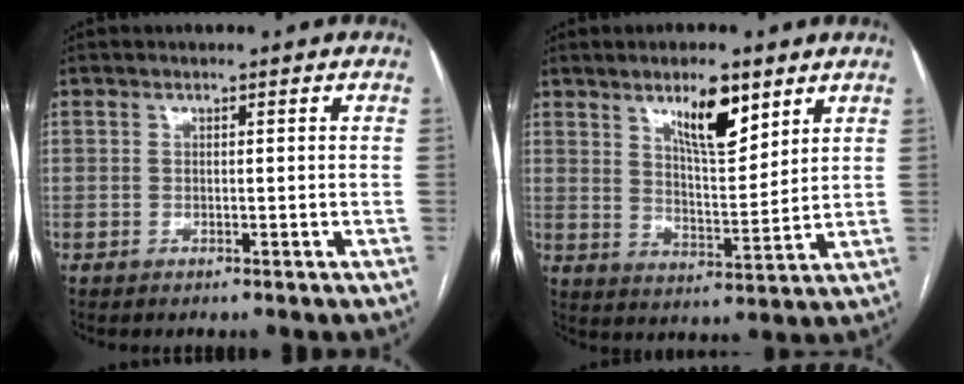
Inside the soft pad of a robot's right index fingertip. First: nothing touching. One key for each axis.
{"total": 9.1, "fx": 5.6, "fy": 2.4, "fz": 6.8, "tx": -0.120, "ty": -0.005, "tz": 0.100}